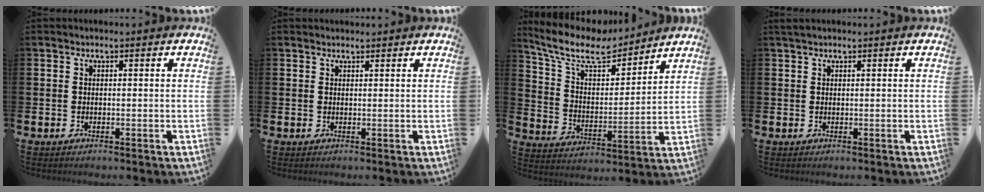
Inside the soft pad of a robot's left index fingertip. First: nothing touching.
{"total": 0.9, "force": [0.9, 0.2, 0.0], "torque": [0.009, -0.002, 0.014]}
{"total": 10.2, "force": [9.0, 3.1, 3.7], "torque": [-0.114, -0.058, 0.156]}
{"total": 1.1, "force": [0.9, 0.2, 0.4], "torque": [-0.008, 0.003, 0.016]}